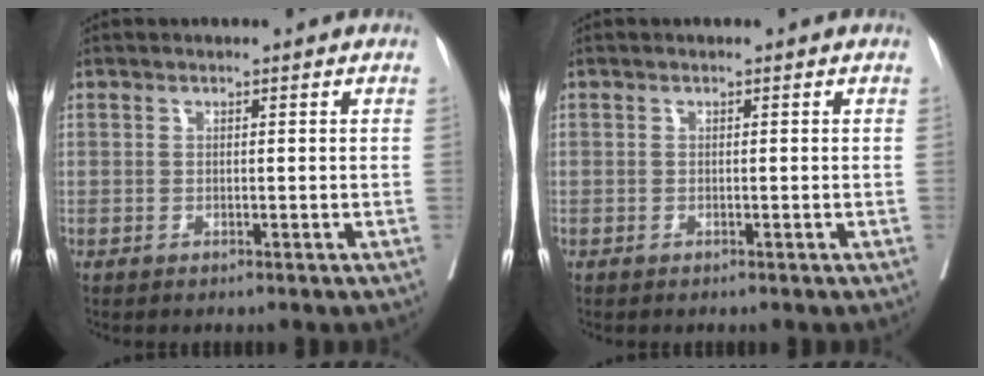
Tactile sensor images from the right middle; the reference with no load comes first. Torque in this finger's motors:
{"motor_torque": [0.89, -0.95, -0.03, -0.17]}